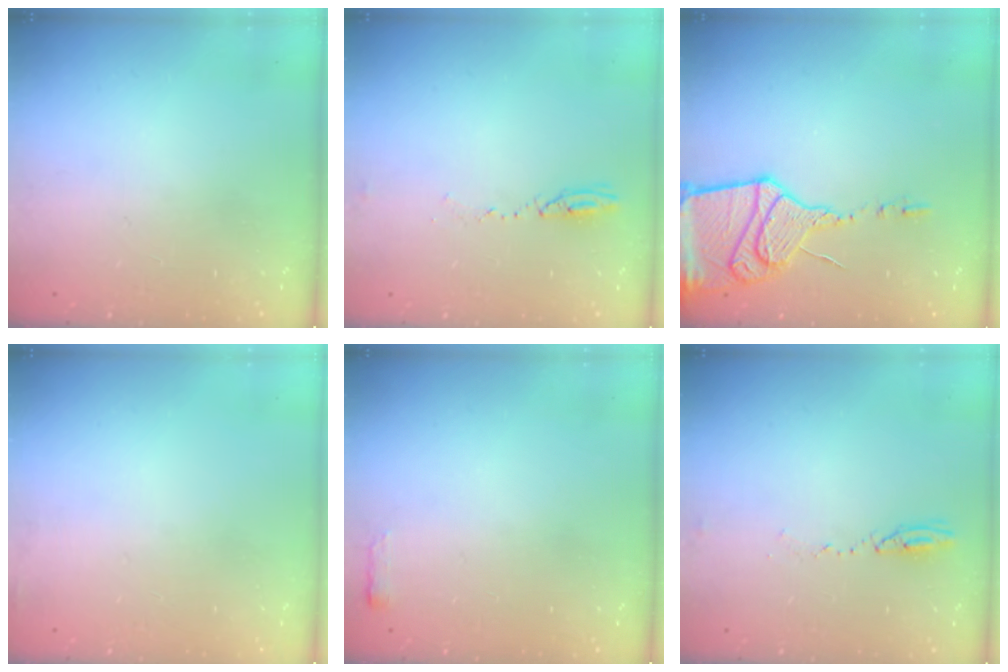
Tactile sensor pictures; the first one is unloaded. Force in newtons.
{"total": 3.9, "press": 3.8, "slide": 1.2}
{"total": 16.9, "press": 16.8, "slide": 1.6}
{"total": 2.9, "press": 2.4, "slide": 1.6}
{"total": 2.4, "press": 2.4, "slide": 0.4}
{"total": 3.9, "press": 3.8, "slide": 1.2}